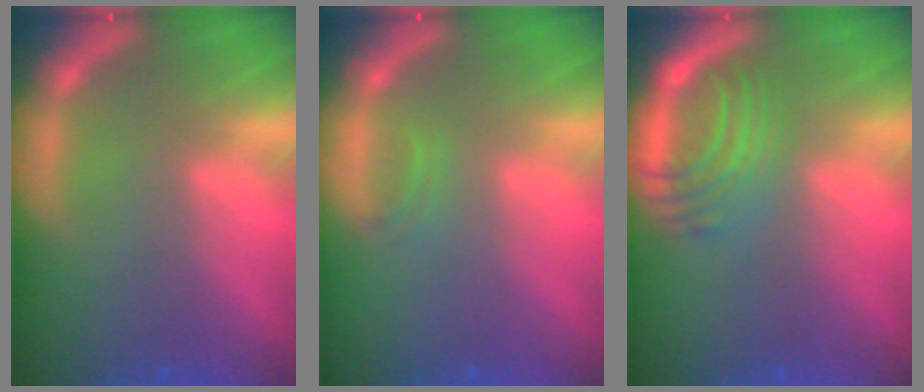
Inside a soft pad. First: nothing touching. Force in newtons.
{"total": 0.9}
{"total": 5.5}